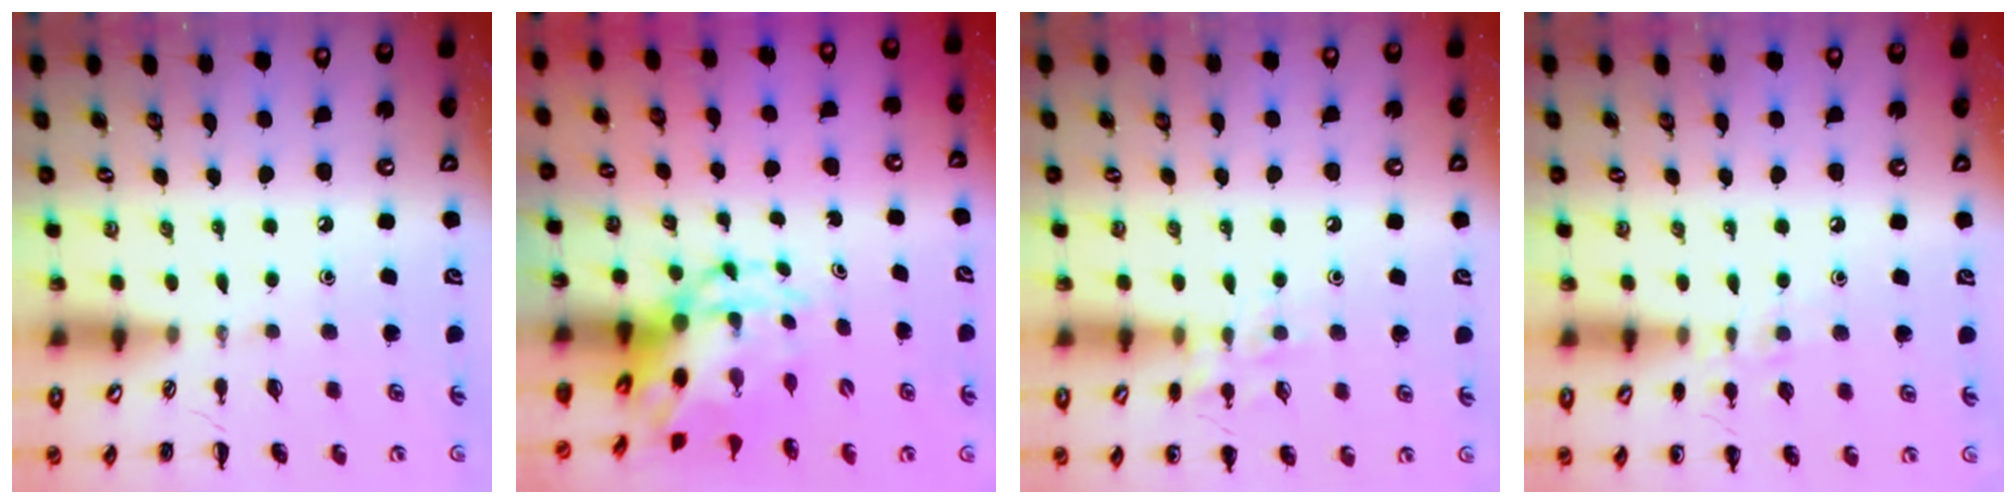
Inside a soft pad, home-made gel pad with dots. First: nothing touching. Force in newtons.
{"total": 6.0, "press": 5.8, "slide": 1.6}
{"total": 9.1, "press": 9.0, "slide": 1.5}
{"total": 7.2, "press": 6.9, "slide": 1.9}